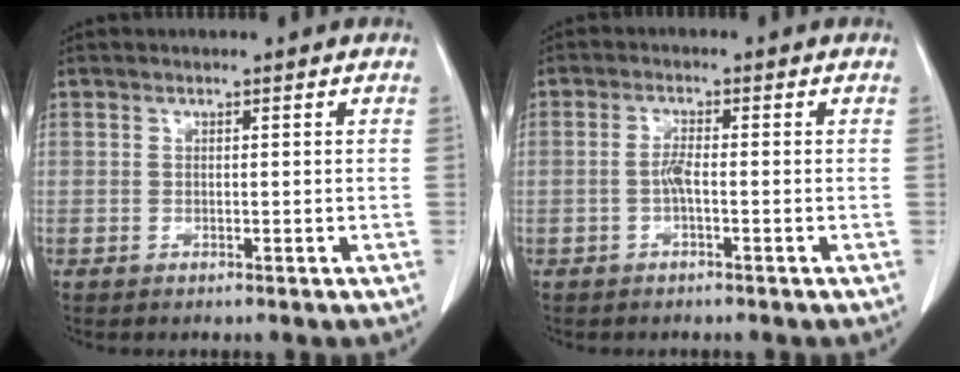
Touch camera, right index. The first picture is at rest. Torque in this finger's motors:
{"motor_torque": [0.52, -0.28, 0.30, 0.07]}